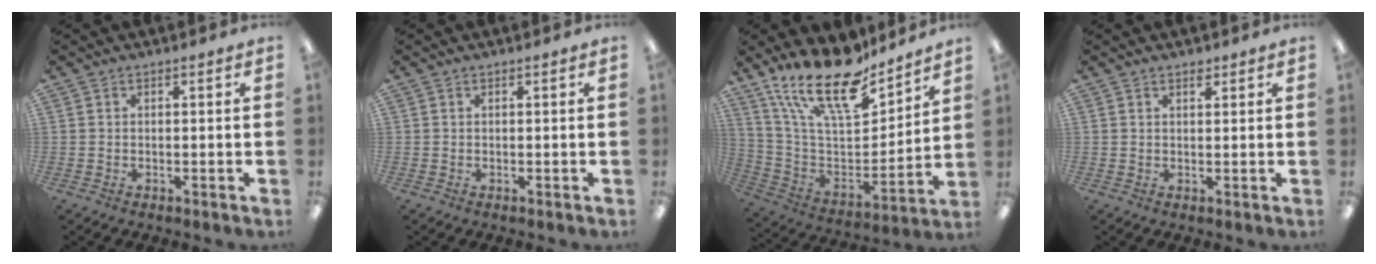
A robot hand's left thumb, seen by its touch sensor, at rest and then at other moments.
{"total": 0.0}
{"total": 21.3, "force": [16.5, 7.3, 11.2], "torque": [-0.225, -0.112, 0.292]}
{"total": 1.6, "force": [1.4, 0.6, 0.6], "torque": [-0.006, -0.004, 0.024]}